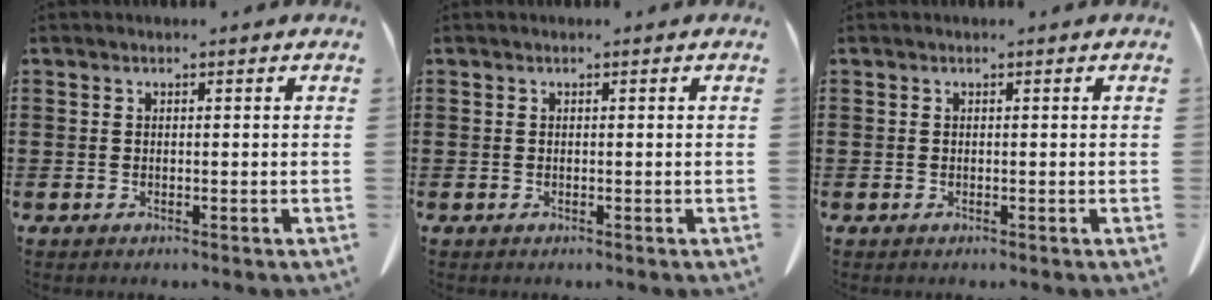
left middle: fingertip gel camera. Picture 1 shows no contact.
{"total": 0.0}
{"total": 0.0}